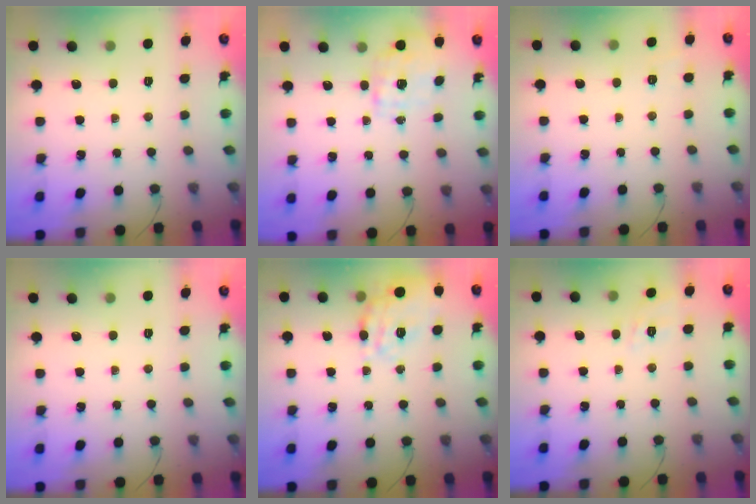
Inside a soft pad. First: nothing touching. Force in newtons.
{"total": 1.9, "press": 1.9, "slide": 0.5}
{"total": 1.6, "press": 0.2, "slide": 1.6}
{"total": 0.0}
{"total": 16.9, "press": 16.8, "slide": 1.6}
{"total": 2.0, "press": 0.4, "slide": 1.9}